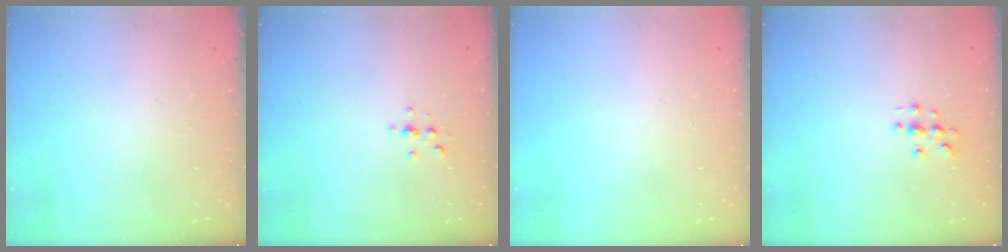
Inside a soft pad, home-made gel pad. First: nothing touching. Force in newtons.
{"total": 2.3, "press": 2.3, "slide": 0.2}
{"total": 0.0}
{"total": 2.8, "press": 2.8, "slide": 0.2}